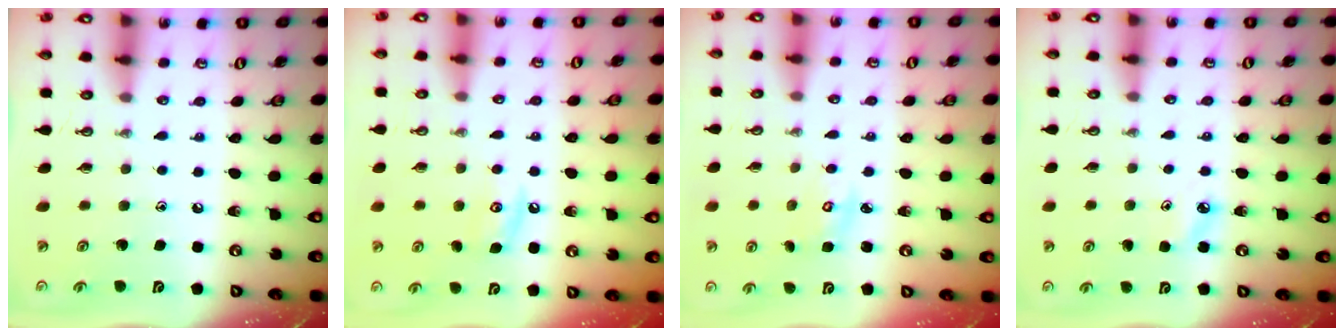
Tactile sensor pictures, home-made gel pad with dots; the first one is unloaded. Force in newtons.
{"total": 7.7, "press": 7.6, "slide": 0.8}
{"total": 2.6, "press": 2.6, "slide": 0.2}
{"total": 4.8, "press": 4.8, "slide": 0.8}